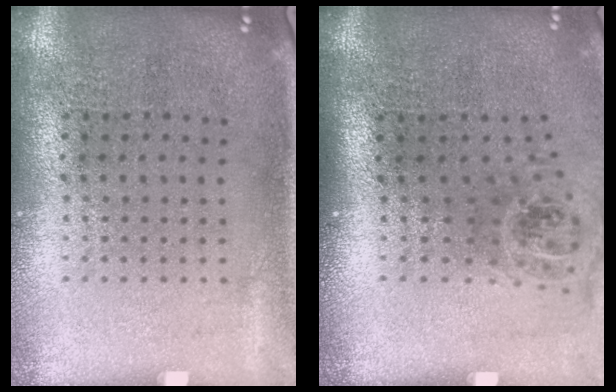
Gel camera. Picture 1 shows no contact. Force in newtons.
{"total": 1.3, "press": 1.0, "slide": 0.8}